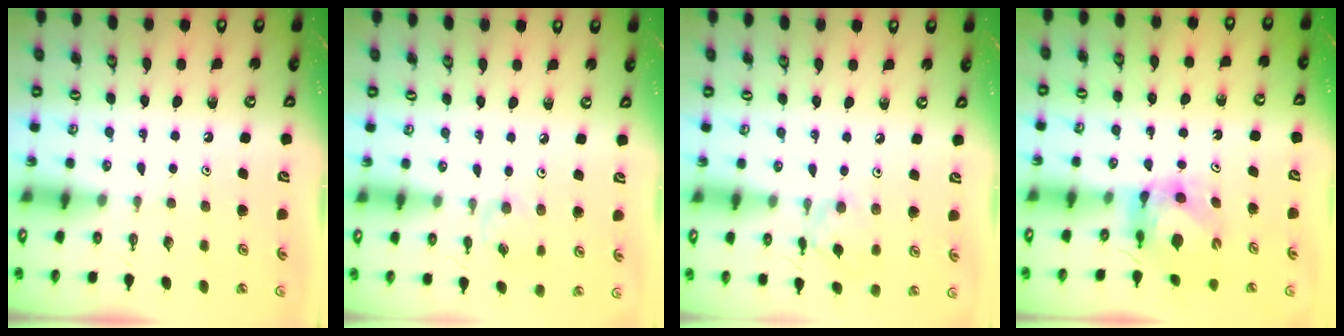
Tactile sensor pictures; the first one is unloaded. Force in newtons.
{"total": 4.1, "press": 4.1, "slide": 0.7}
{"total": 5.4, "press": 5.4, "slide": 0.4}
{"total": 6.2, "press": 6.1, "slide": 0.8}